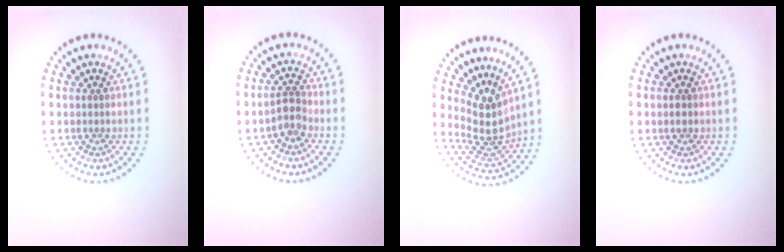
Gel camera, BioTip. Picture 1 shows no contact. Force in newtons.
{"total": 2.0, "press": 1.7, "slide": 1.1}
{"total": 3.8, "press": 2.9, "slide": 2.4}
{"total": 0.7, "press": 0.7, "slide": 0.1}